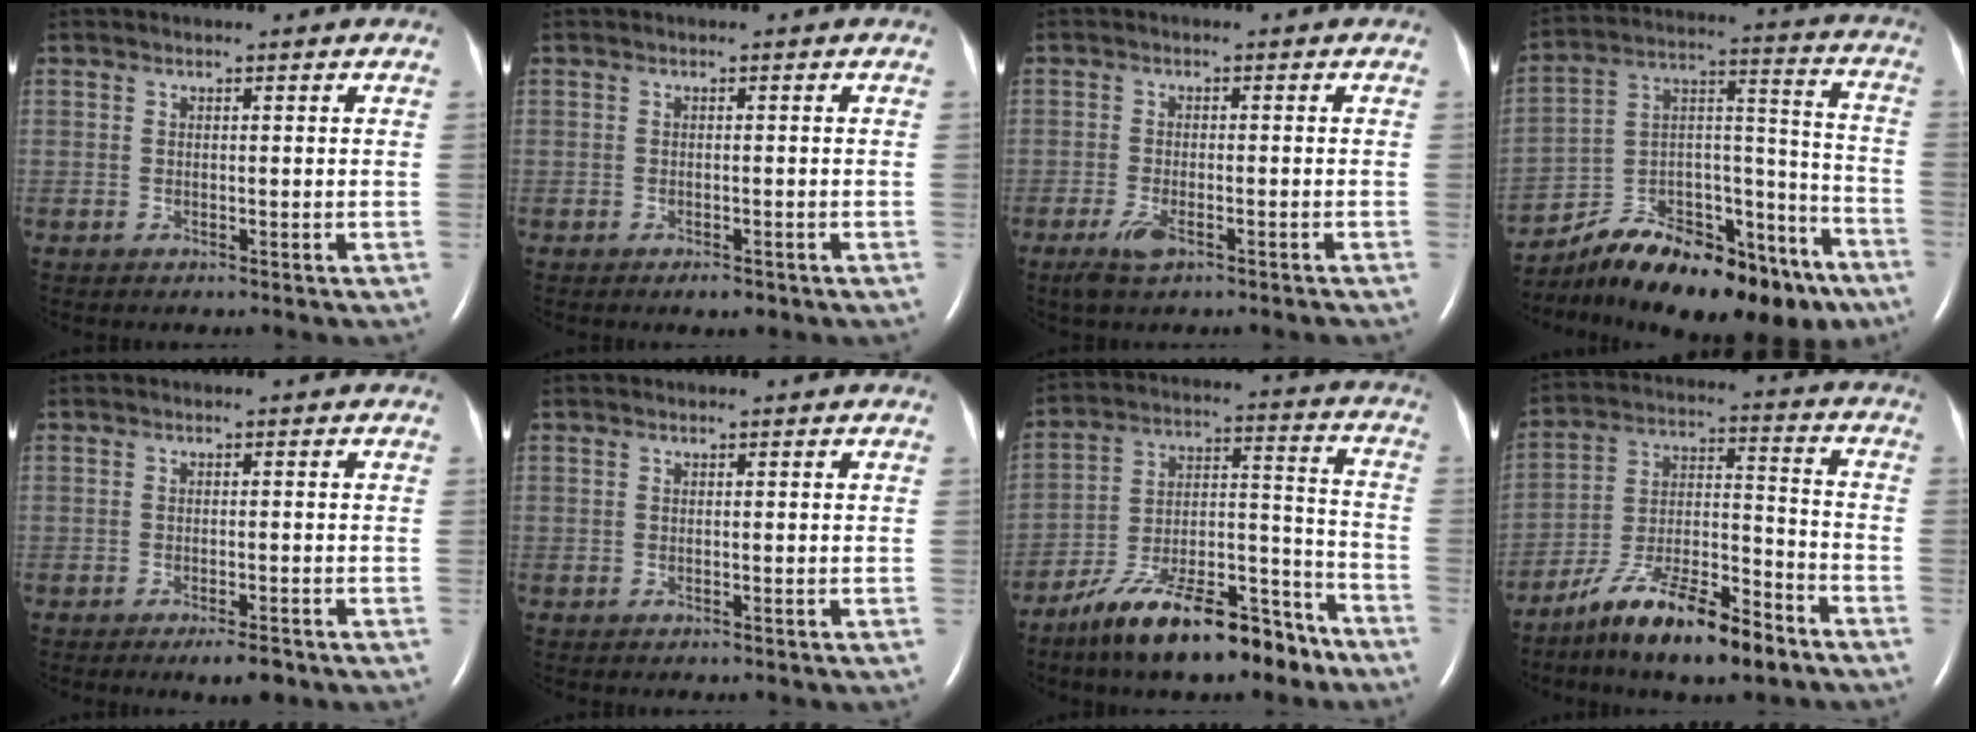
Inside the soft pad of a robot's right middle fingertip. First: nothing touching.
{"total": 1.5, "force": [-1.0, 0.6, 1.0], "torque": [-0.015, -0.002, -0.009]}
{"total": 3.7, "force": [-2.4, 0.8, 2.7], "torque": [-0.060, -0.006, -0.044]}
{"total": 24.6, "force": [-19.6, 8.2, 12.5], "torque": [-0.171, 0.030, -0.306]}
{"total": 3.0, "force": [-2.1, 0.6, 2.1], "torque": [-0.031, -0.003, -0.028]}
{"total": 0.0}
{"total": 18.2, "force": [-13.7, 5.3, 10.7], "torque": [-0.176, 0.026, -0.230]}
{"total": 15.0, "force": [-10.8, 3.3, 9.9], "torque": [-0.177, 0.007, -0.188]}